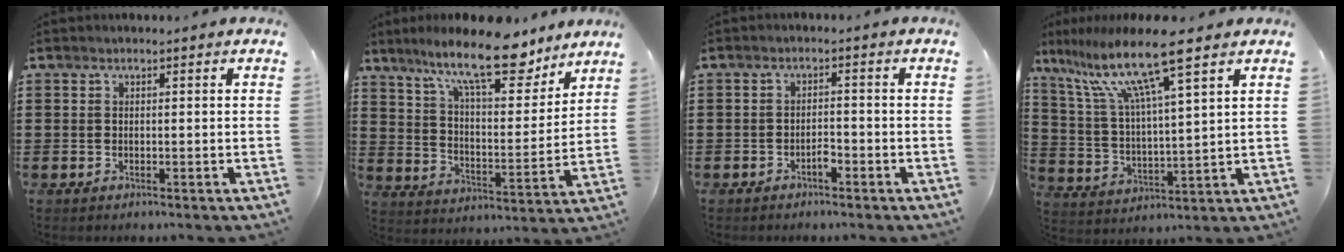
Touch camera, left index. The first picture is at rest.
{"total": 13.8, "force": [10.6, 3.1, 8.4], "torque": [-0.164, -0.050, 0.179]}
{"total": 2.0, "force": [-1.4, 0.6, 1.3], "torque": [-0.029, 0.002, -0.027]}
{"total": 12.8, "force": [8.8, 0.8, 9.4], "torque": [-0.214, -0.036, 0.141]}